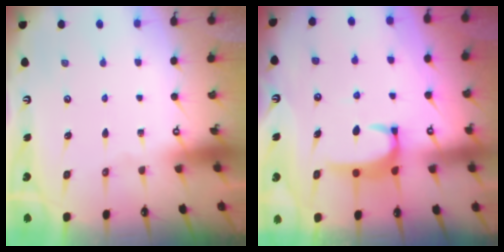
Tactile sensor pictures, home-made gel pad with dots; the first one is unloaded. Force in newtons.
{"total": 2.9, "press": 2.9, "slide": 0.4}